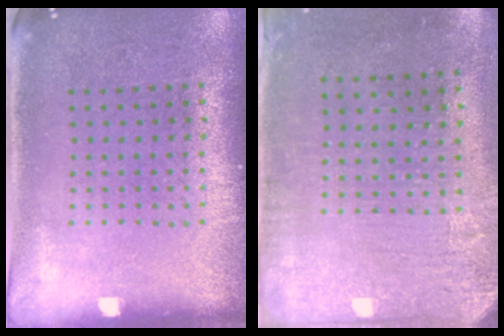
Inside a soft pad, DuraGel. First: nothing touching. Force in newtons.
{"total": 3.1, "press": 2.5, "slide": 1.8}